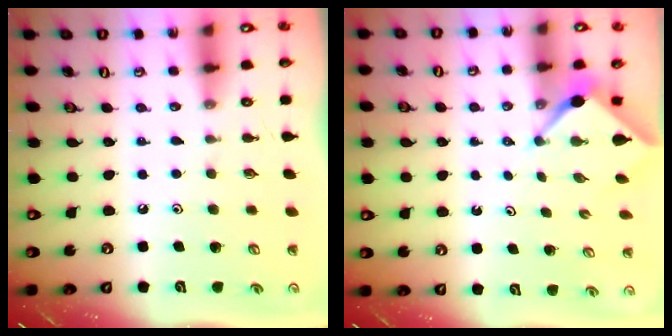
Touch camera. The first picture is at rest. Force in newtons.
{"total": 2.4, "press": 2.4, "slide": 0.3}